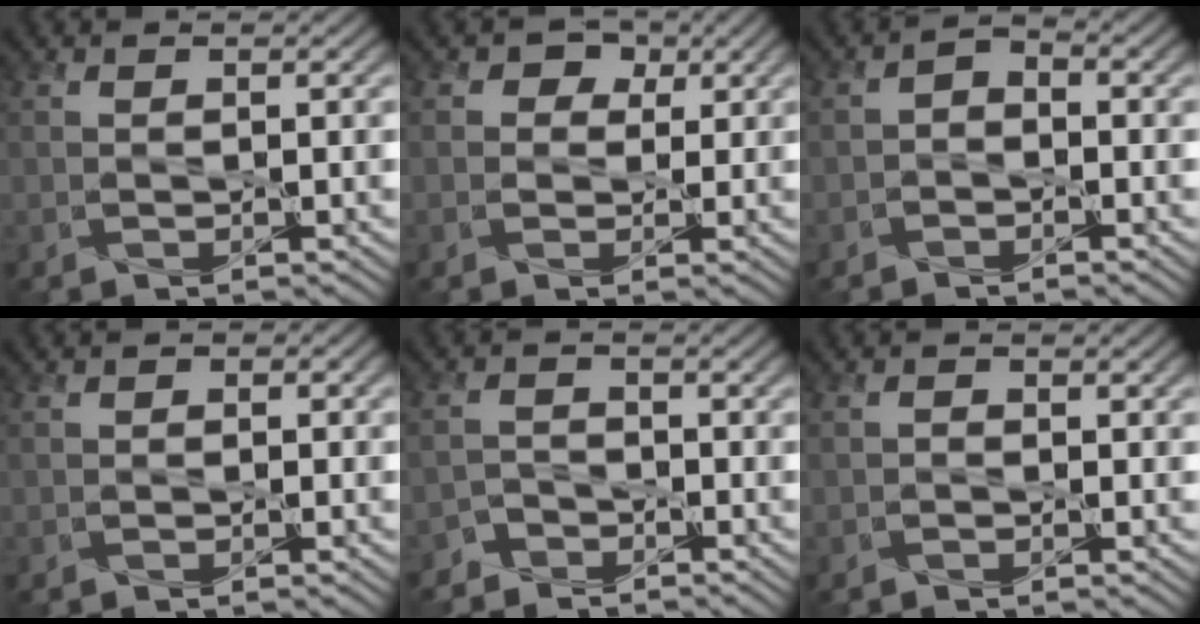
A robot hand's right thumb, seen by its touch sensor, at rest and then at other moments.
{"total": 3.5, "force": [1.2, 2.9, 1.4], "torque": [-0.015, 0.001, -0.003]}
{"total": 2.0, "force": [-1.1, 1.3, 0.9], "torque": [-0.017, 0.004, -0.028]}
{"total": 0.8, "force": [-0.3, 0.7, 0.2], "torque": [0.001, -0.006, -0.010]}
{"total": 2.7, "force": [-2.4, 1.3, -0.1], "torque": [0.010, 0.004, -0.056]}
{"total": 0.6, "force": [-0.4, 0.4, 0.2], "torque": [-0.003, -0.001, -0.010]}